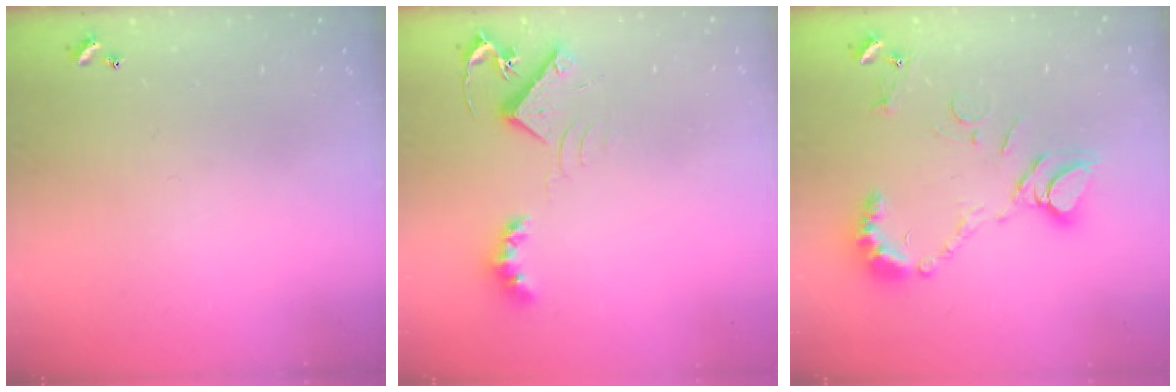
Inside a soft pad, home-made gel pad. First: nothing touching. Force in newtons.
{"total": 8.2, "press": 8.2, "slide": 0.5}
{"total": 11.1, "press": 11.0, "slide": 1.3}